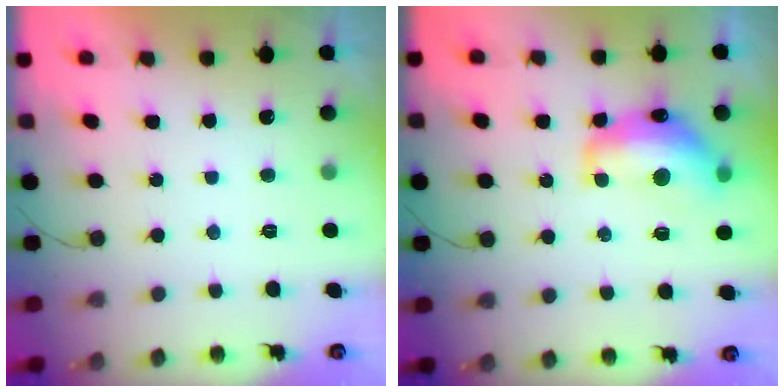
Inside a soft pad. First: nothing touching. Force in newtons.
{"total": 14.5, "press": 14.4, "slide": 1.1}